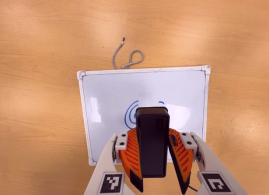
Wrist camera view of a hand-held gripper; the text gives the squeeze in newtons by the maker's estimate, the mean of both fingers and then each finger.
{"total": 9.2, "left": 9.0, "right": 9.3}